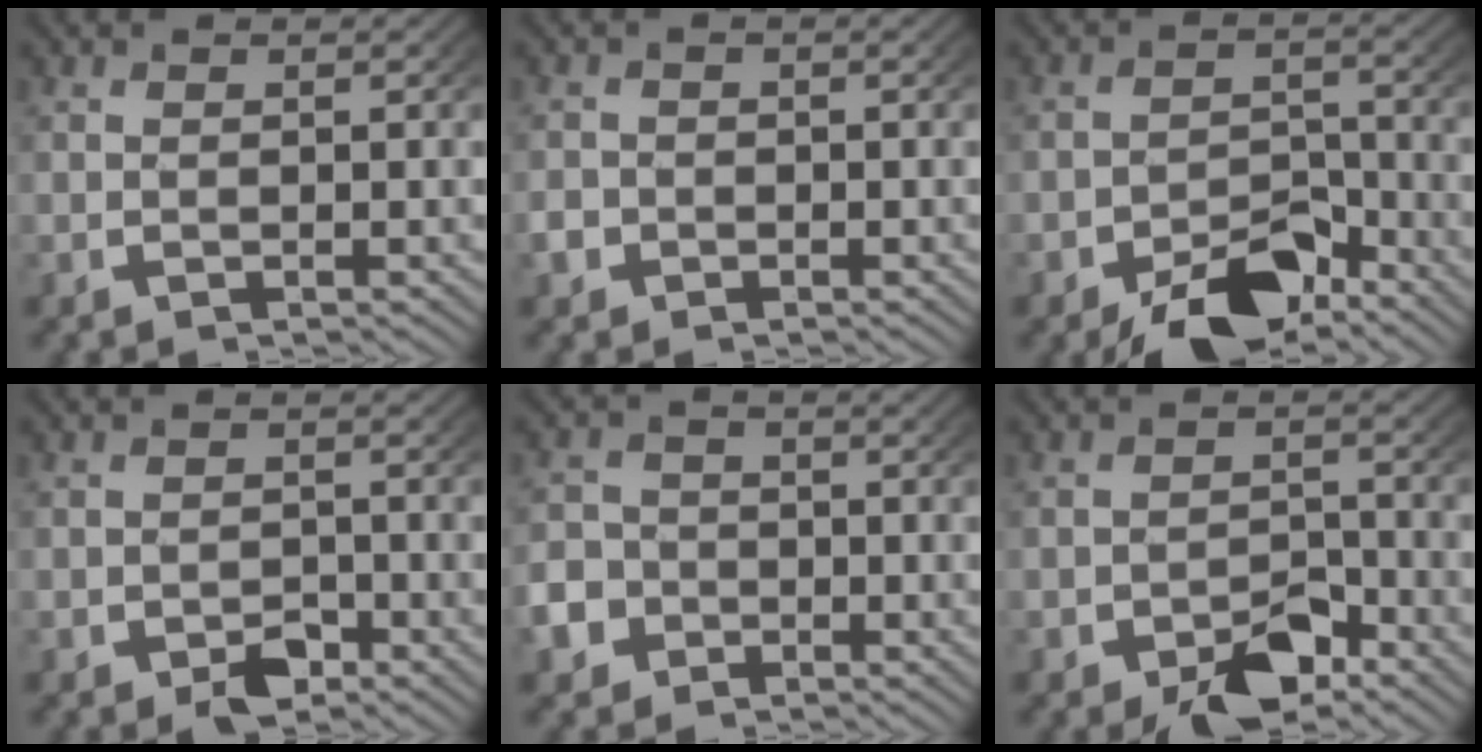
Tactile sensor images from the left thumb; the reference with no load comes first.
{"total": 1.7, "force": [-0.8, 1.5, 0.4], "torque": [-0.012, -0.004, -0.017]}
{"total": 5.8, "force": [-3.9, 2.8, 3.2], "torque": [-0.046, -0.021, -0.062]}
{"total": 2.4, "force": [-1.4, 1.5, 1.2], "torque": [-0.014, -0.015, -0.021]}
{"total": 4.9, "force": [-2.3, 4.2, 0.9], "torque": [-0.030, -0.013, -0.043]}
{"total": 4.4, "force": [-2.7, 2.4, 2.5], "torque": [-0.039, -0.023, -0.038]}